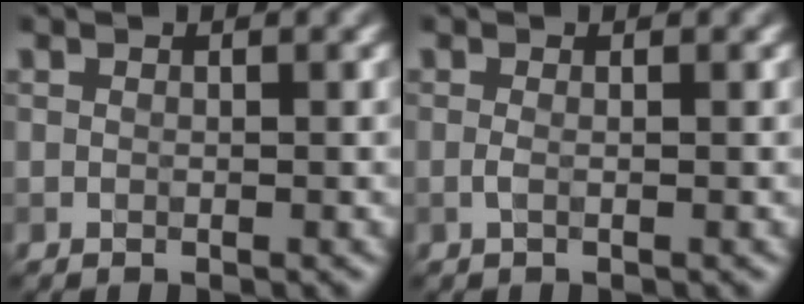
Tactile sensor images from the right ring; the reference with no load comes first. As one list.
[{"total": 0.8, "force": [-0.1, 0.2, 0.8], "torque": [-0.015, -0.002, -0.004]}]